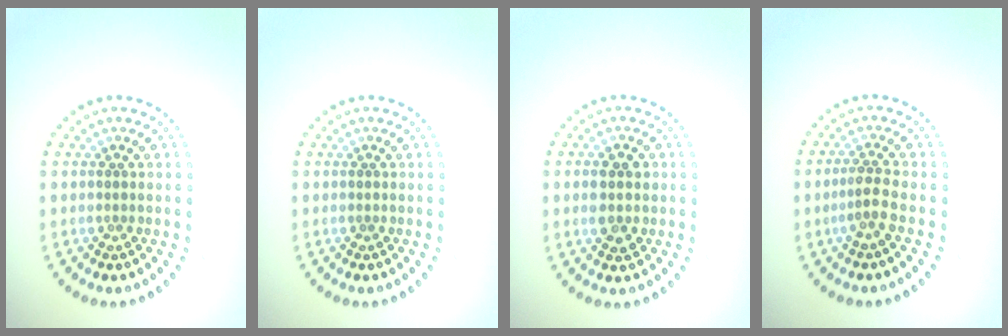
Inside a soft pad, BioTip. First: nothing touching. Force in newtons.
{"total": 0.0}
{"total": 2.9, "press": 2.9, "slide": 0.1}
{"total": 1.9, "press": 1.3, "slide": 1.4}